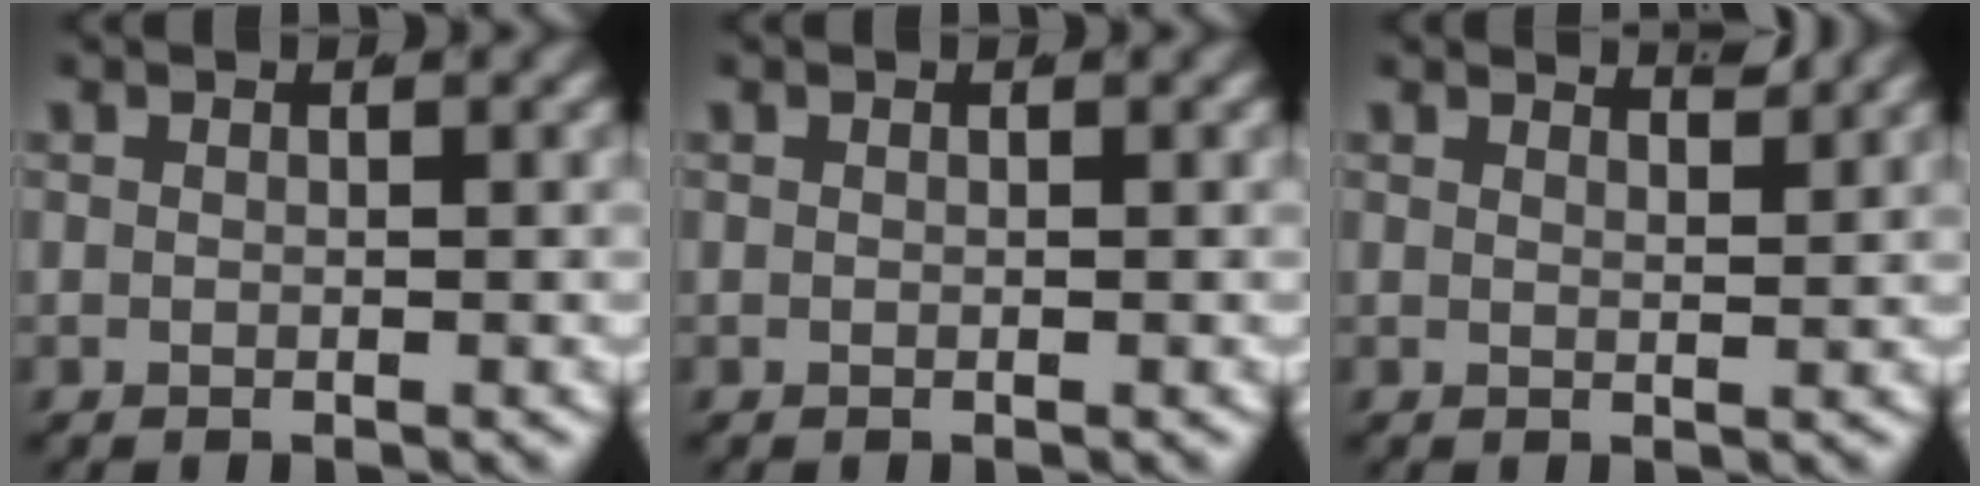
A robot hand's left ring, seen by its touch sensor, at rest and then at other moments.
{"total": 0.0}
{"total": 1.9, "force": [1.7, -0.5, 0.6], "torque": [-0.001, -0.008, 0.032]}